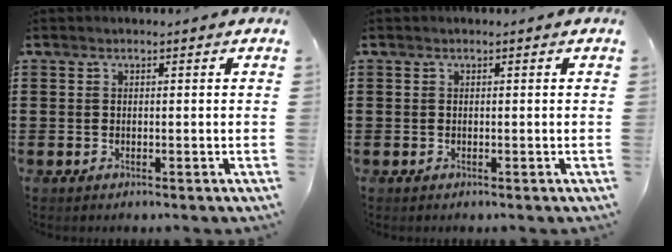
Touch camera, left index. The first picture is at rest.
{"total": 0.0}